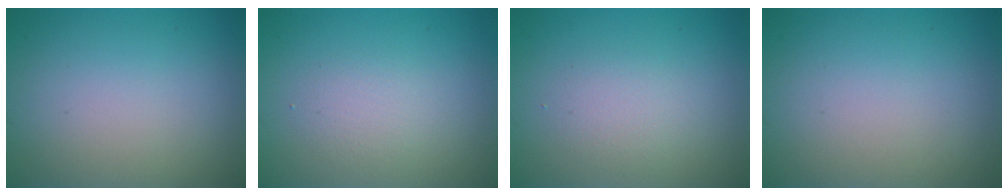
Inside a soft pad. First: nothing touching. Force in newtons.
{"total": 1.6, "press": 1.6, "slide": 0.1}
{"total": 1.9, "press": 1.9, "slide": 0.1}
{"total": 0.0}